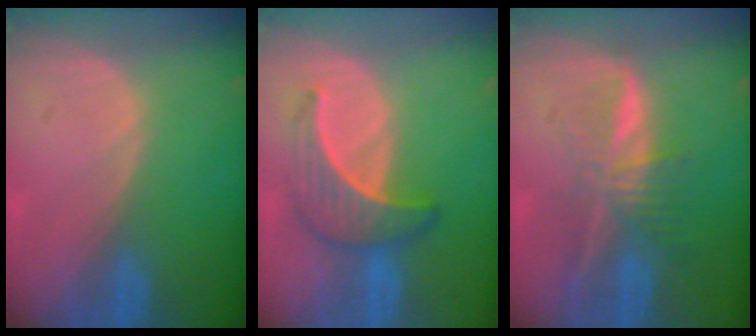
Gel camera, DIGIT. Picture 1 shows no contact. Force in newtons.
{"total": 6.6, "press": 6.2, "slide": 2.3}
{"total": 7.0, "press": 6.0, "slide": 3.7}